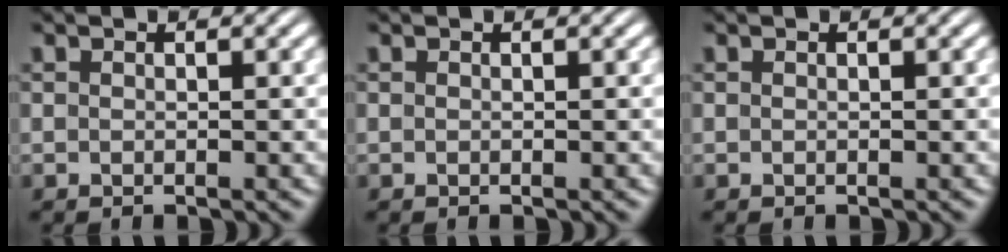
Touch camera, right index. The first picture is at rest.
{"total": 0.0}
{"total": 0.0}